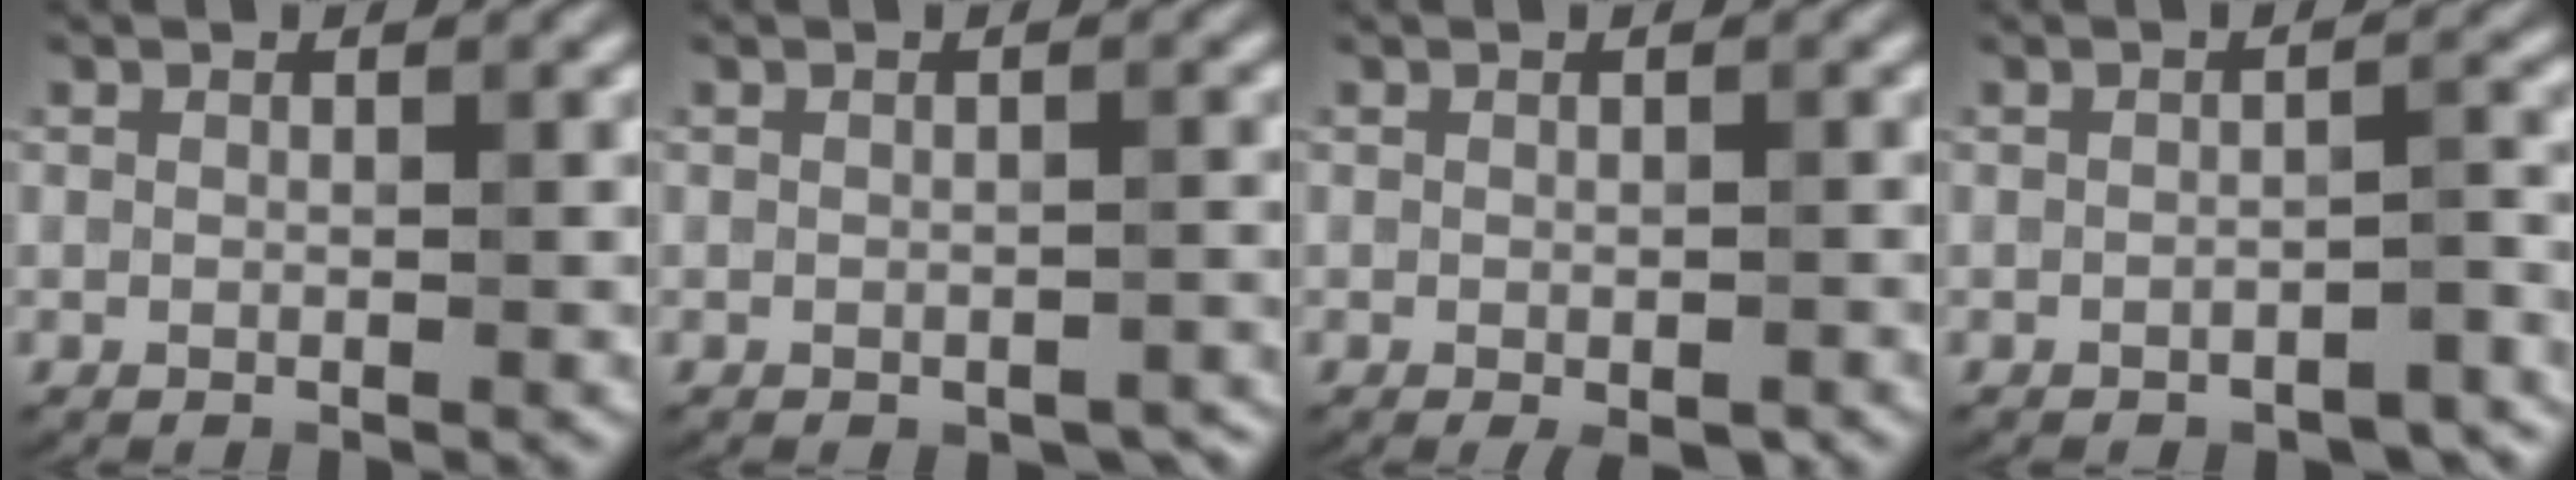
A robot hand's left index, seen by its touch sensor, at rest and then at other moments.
{"total": 1.6, "force": [-1.3, 0.5, 0.6], "torque": [-0.014, -0.002, -0.012]}
{"total": 1.2, "force": [-0.8, 0.3, 0.9], "torque": [-0.018, -0.005, -0.007]}
{"total": 3.3, "force": [-2.6, 0.9, 1.8], "torque": [-0.034, 0.004, -0.032]}